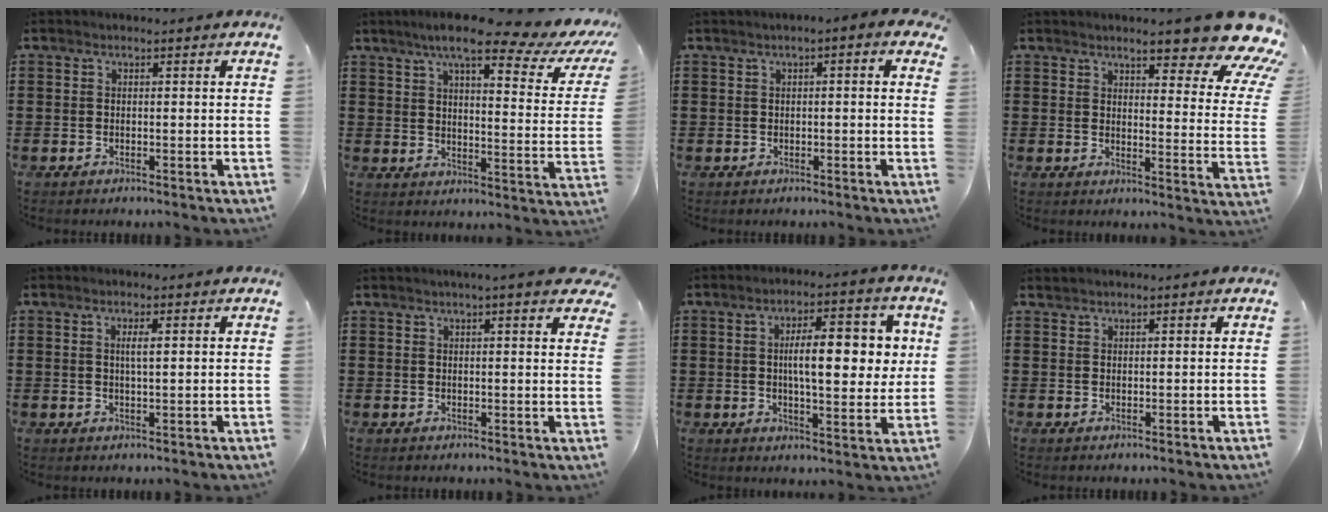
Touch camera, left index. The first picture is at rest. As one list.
[{"total": 10.4, "force": [7.8, 1.2, 6.7], "torque": [-0.126, -0.036, 0.123]}, {"total": 1.0, "force": [-0.4, 0.7, 0.6], "torque": [-0.015, 0.005, -0.011]}, {"total": 9.4, "force": [7.4, 1.7, 5.5], "torque": [-0.081, -0.047, 0.124]}, {"total": 2.2, "force": [0.5, 0.3, 2.1], "torque": [-0.042, 0.001, 0.007]}, {"total": 3.0, "force": [2.4, 0.0, 1.8], "torque": [-0.035, -0.002, 0.041]}, {"total": 10.4, "force": [1.7, 3.6, 9.7], "torque": [-0.151, -0.001, 0.020]}, {"total": 0.7, "force": [0.7, 0.2, 0.0], "torque": [-0.003, 0.000, 0.015]}]